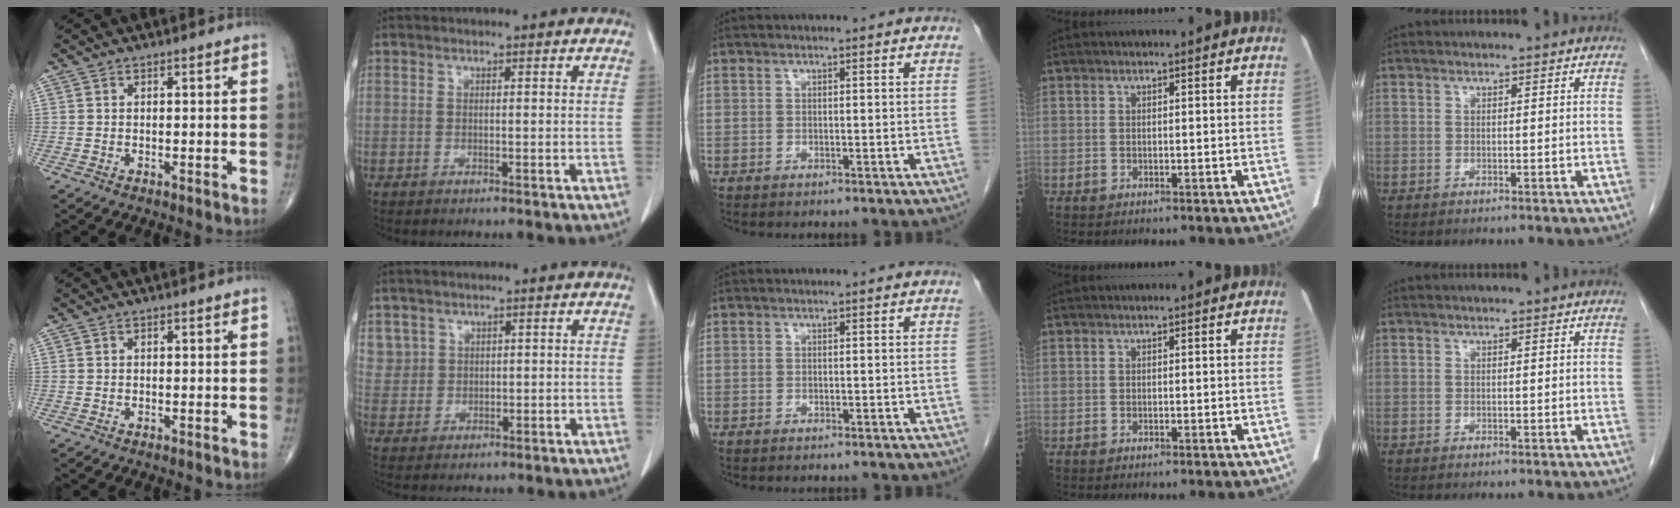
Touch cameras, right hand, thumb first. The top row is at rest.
{"index": {"total": 3.9, "force": [2.3, 3.1, -0.2], "torque": [0.021, 0.006, 0.046]}}